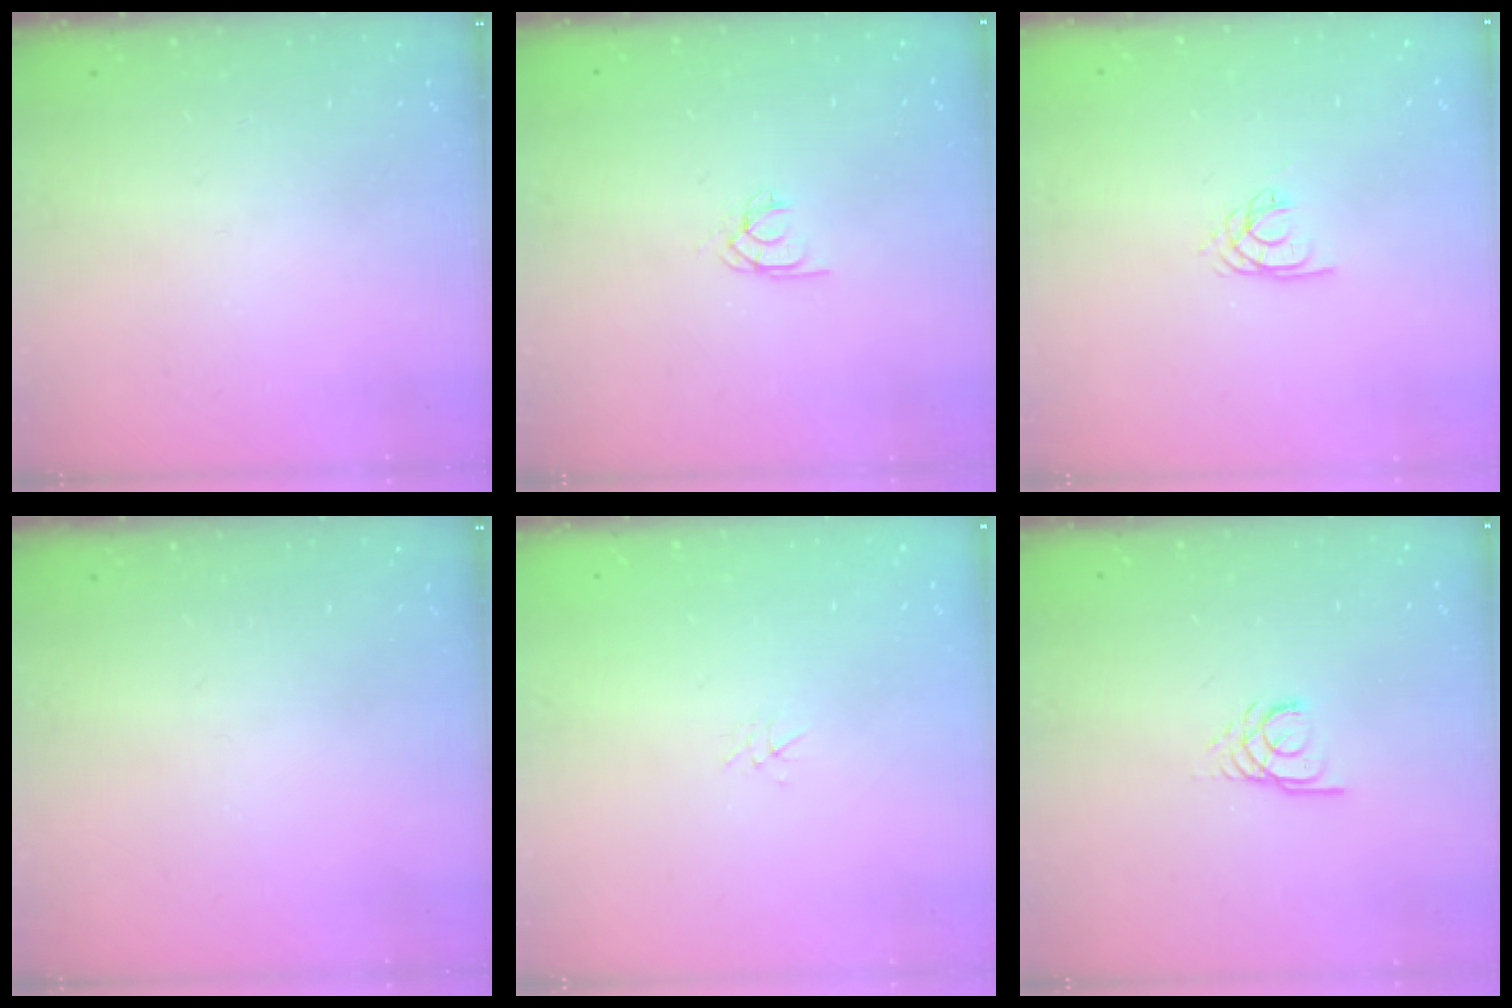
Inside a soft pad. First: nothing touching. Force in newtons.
{"total": 1.9, "press": 1.9, "slide": 0.2}
{"total": 2.1, "press": 2.1, "slide": 0.3}
{"total": 0.0}
{"total": 3.7, "press": 3.6, "slide": 0.5}
{"total": 3.0, "press": 3.0, "slide": 0.4}